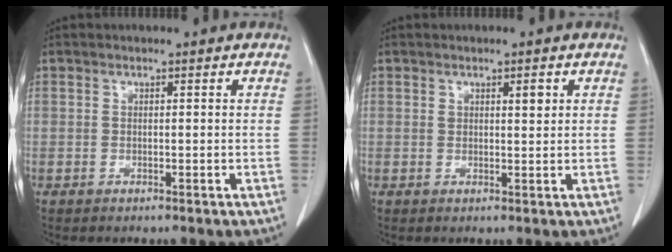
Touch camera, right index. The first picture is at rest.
{"total": 1.7, "force": [0.9, 0.5, 1.4], "torque": [-0.022, -0.002, 0.015]}